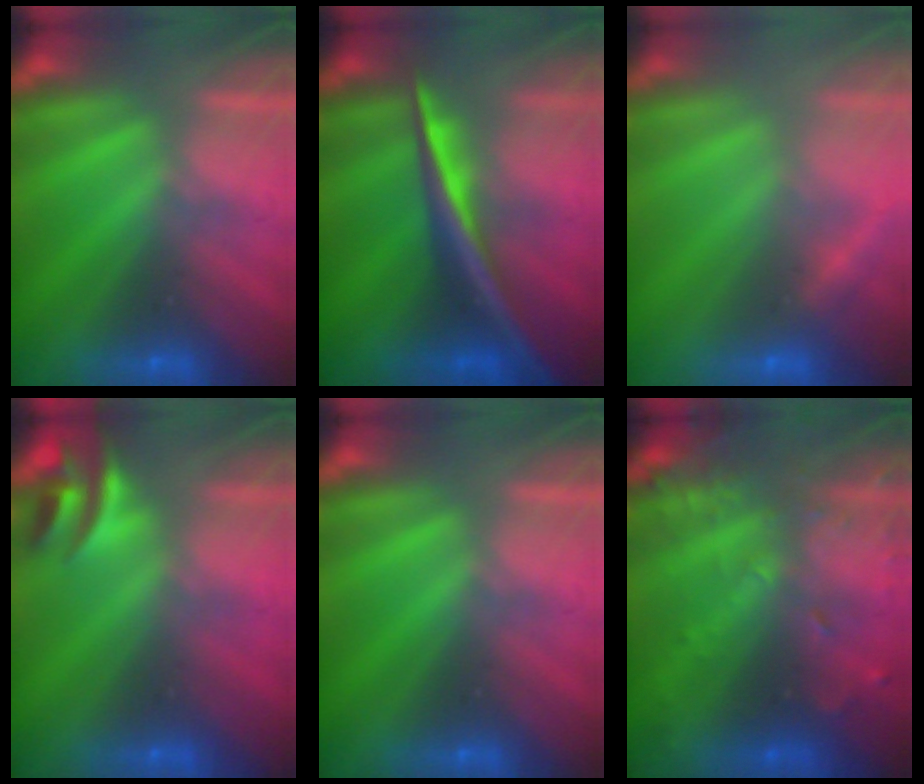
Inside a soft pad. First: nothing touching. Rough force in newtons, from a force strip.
{"total": 2.6}
{"total": 2.4}
{"total": 2.9}
{"total": 0.0}
{"total": 9.1}